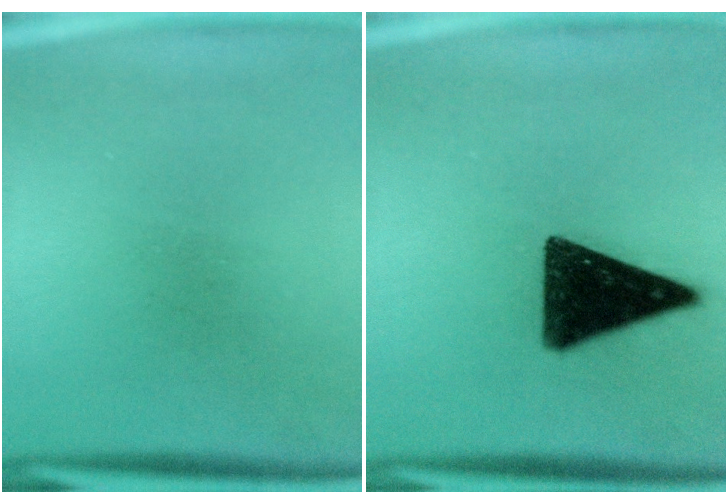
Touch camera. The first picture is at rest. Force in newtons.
{"total": 15.2}